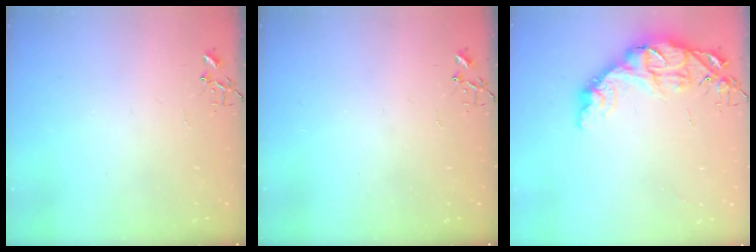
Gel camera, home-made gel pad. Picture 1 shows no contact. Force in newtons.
{"total": 0.0}
{"total": 14.4, "press": 14.4, "slide": 1.1}